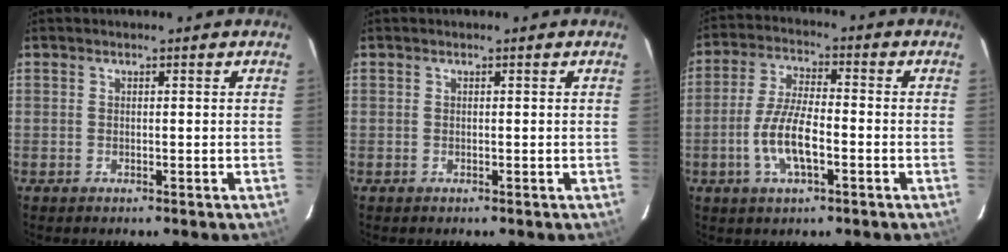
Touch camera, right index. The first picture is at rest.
{"total": 0.0}
{"total": 9.2, "force": [-3.1, 3.0, 8.2], "torque": [-0.167, -0.001, -0.059]}